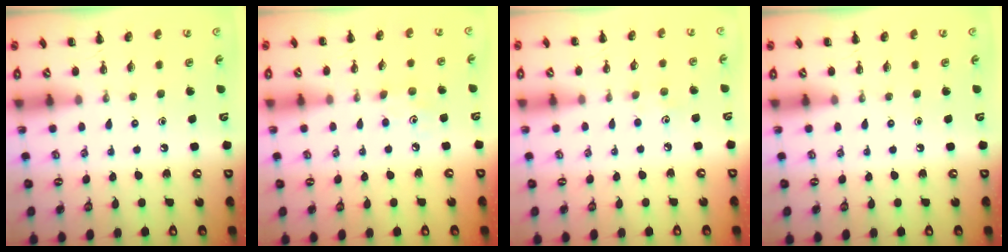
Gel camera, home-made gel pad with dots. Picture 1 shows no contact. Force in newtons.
{"total": 3.7, "press": 3.6, "slide": 0.9}
{"total": 2.8, "press": 2.7, "slide": 0.7}
{"total": 0.0}